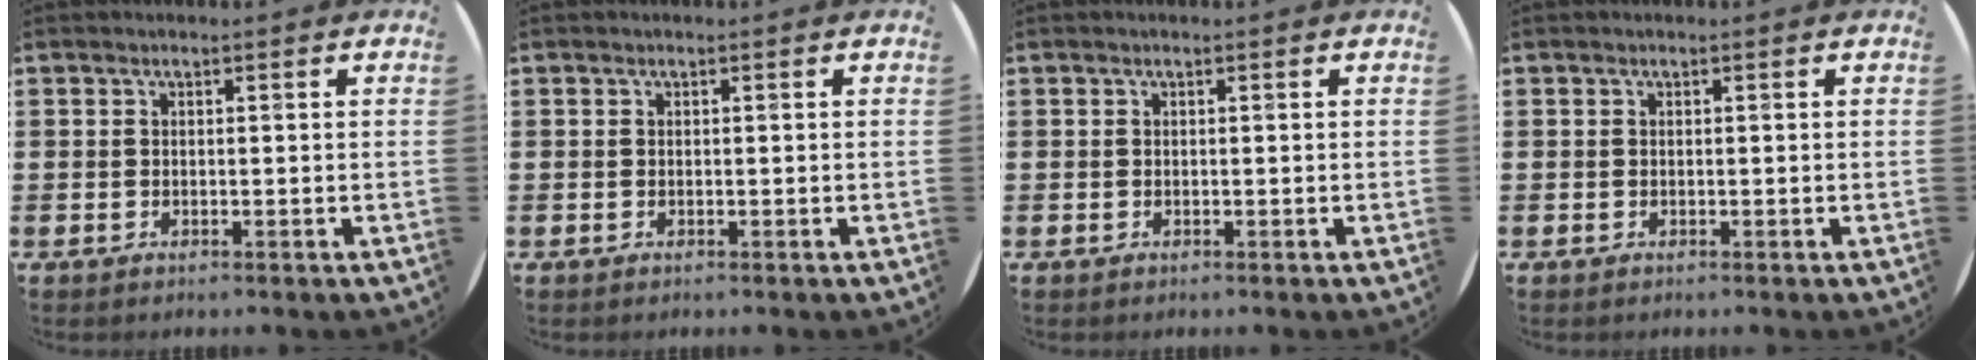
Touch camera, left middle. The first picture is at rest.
{"total": 0.0}
{"total": 0.0}
{"total": 0.0}